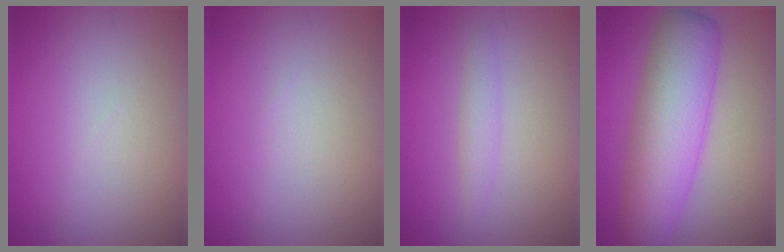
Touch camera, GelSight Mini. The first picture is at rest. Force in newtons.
{"total": 0.0}
{"total": 1.4, "press": 1.4, "slide": 0.1}
{"total": 8.8, "press": 8.8, "slide": 0.0}